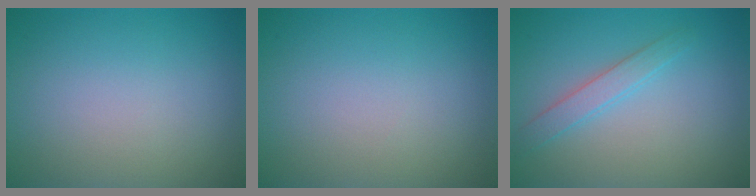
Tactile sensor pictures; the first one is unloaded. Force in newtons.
{"total": 0.0}
{"total": 2.0, "press": 2.0, "slide": 0.1}